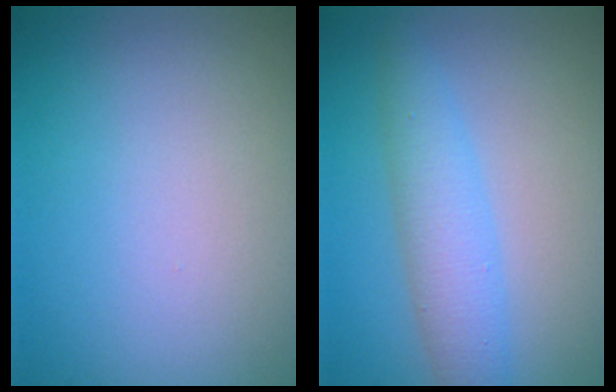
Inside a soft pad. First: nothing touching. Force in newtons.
{"total": 3.7, "press": 3.7, "slide": 0.1}